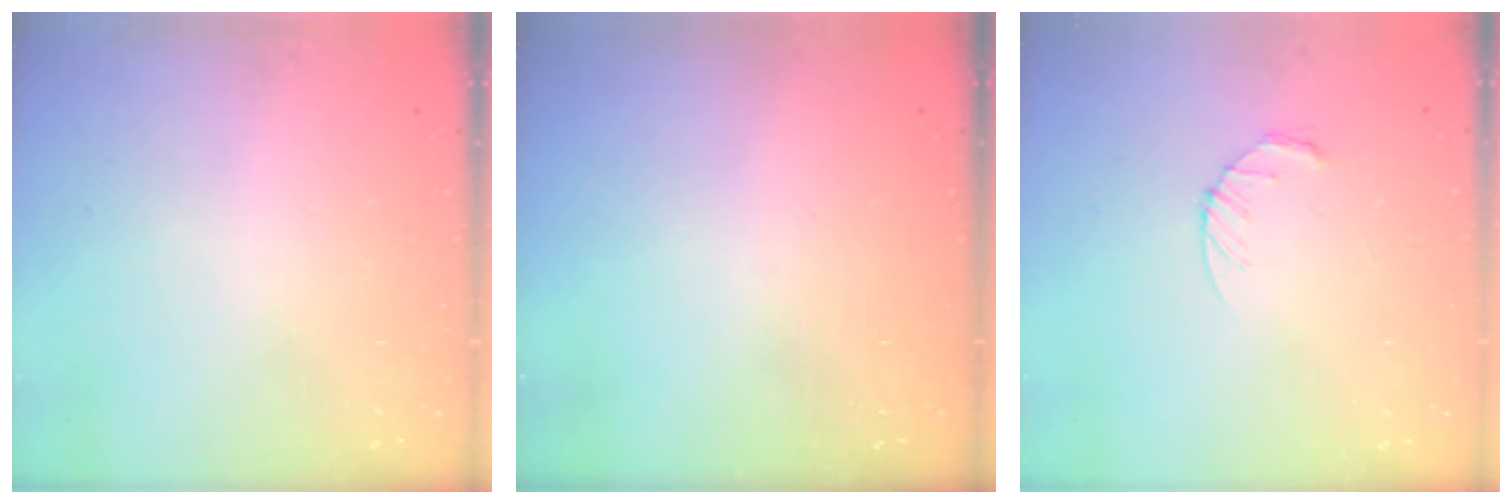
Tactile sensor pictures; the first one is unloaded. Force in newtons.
{"total": 0.0}
{"total": 3.4, "press": 3.4, "slide": 0.5}